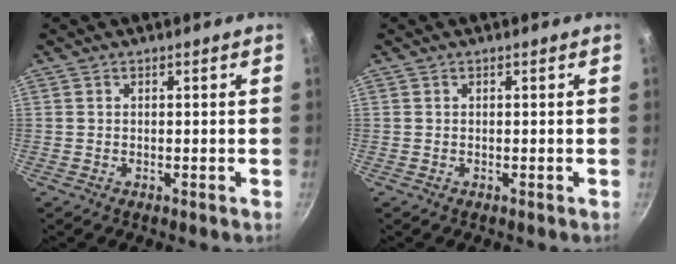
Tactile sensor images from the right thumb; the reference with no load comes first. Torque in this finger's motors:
{"motor_torque": [0.05, 0.09, -0.04, 0.01, 0.02]}